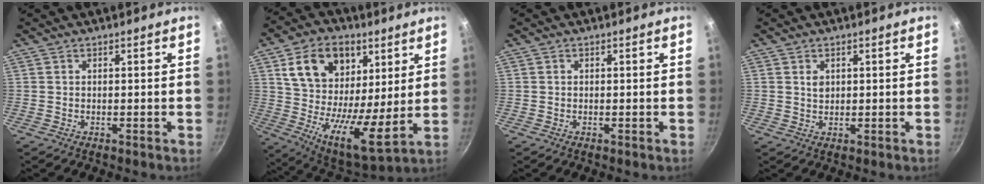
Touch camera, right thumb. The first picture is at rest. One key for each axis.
{"total": 21.1, "fx": 8.3, "fy": 13.0, "fz": 14.4, "tx": -0.223, "ty": -0.039, "tz": 0.137}
{"total": 0.0}
{"total": 2.0, "fx": 0.6, "fy": 1.6, "fz": 1.1, "tx": -0.013, "ty": 0.000, "tz": 0.011}